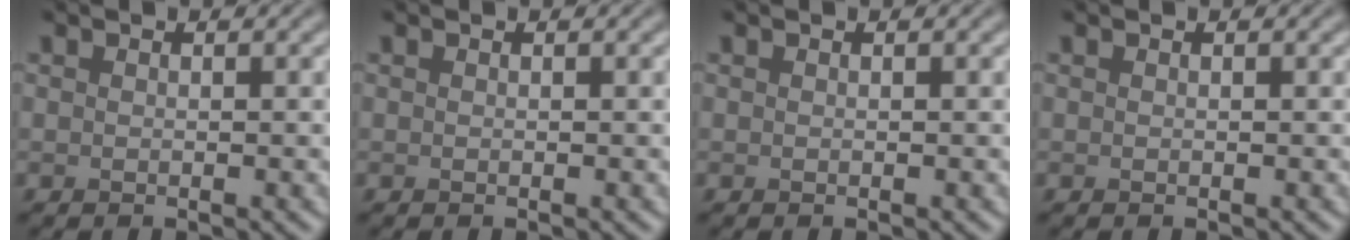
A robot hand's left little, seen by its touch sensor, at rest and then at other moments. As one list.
[{"total": 0.0}, {"total": 0.0}, {"total": 0.0}]